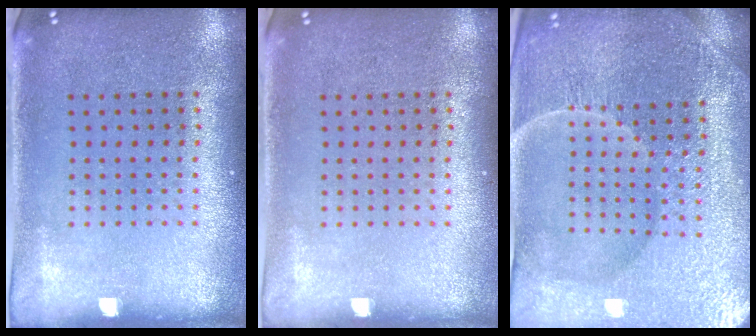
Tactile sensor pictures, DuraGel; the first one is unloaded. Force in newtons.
{"total": 0.0}
{"total": 5.5, "press": 5.0, "slide": 2.1}